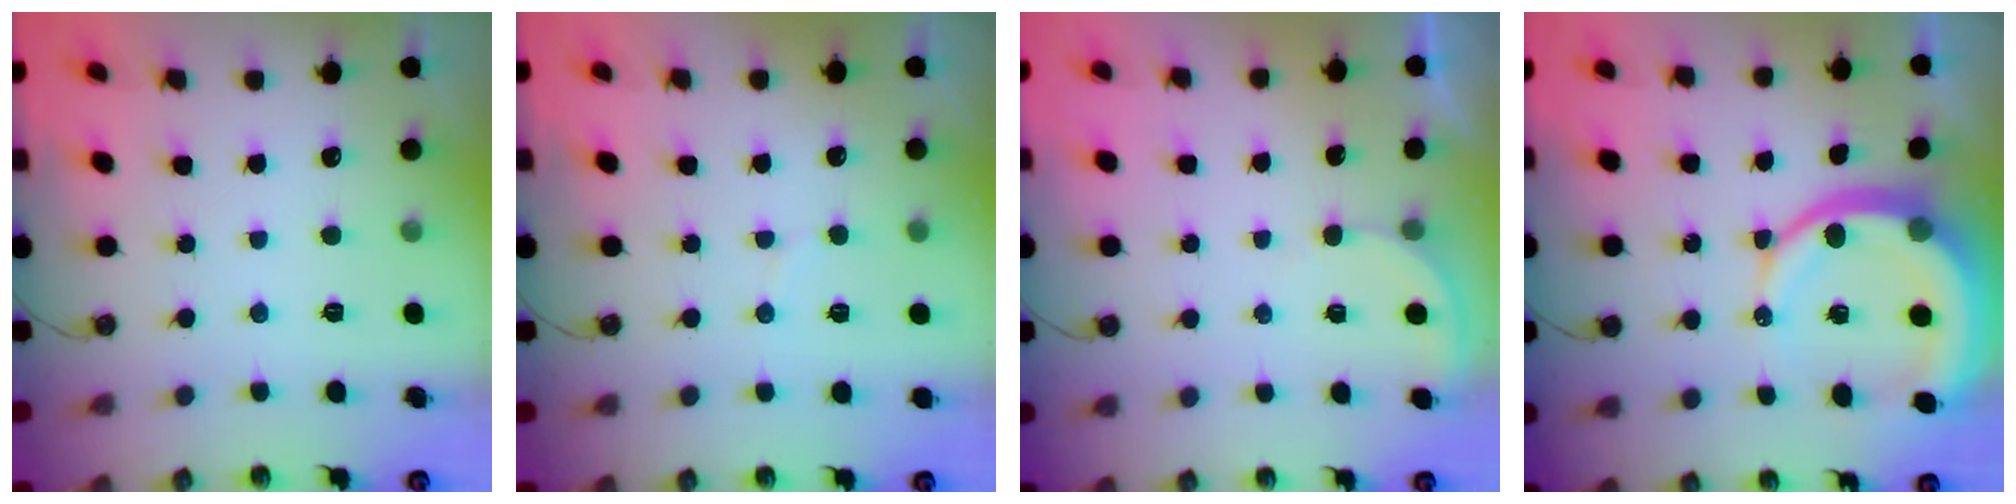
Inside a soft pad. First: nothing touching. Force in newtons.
{"total": 2.9, "press": 2.7, "slide": 1.1}
{"total": 1.6, "press": 1.6, "slide": 0.1}
{"total": 12.6, "press": 12.5, "slide": 1.6}